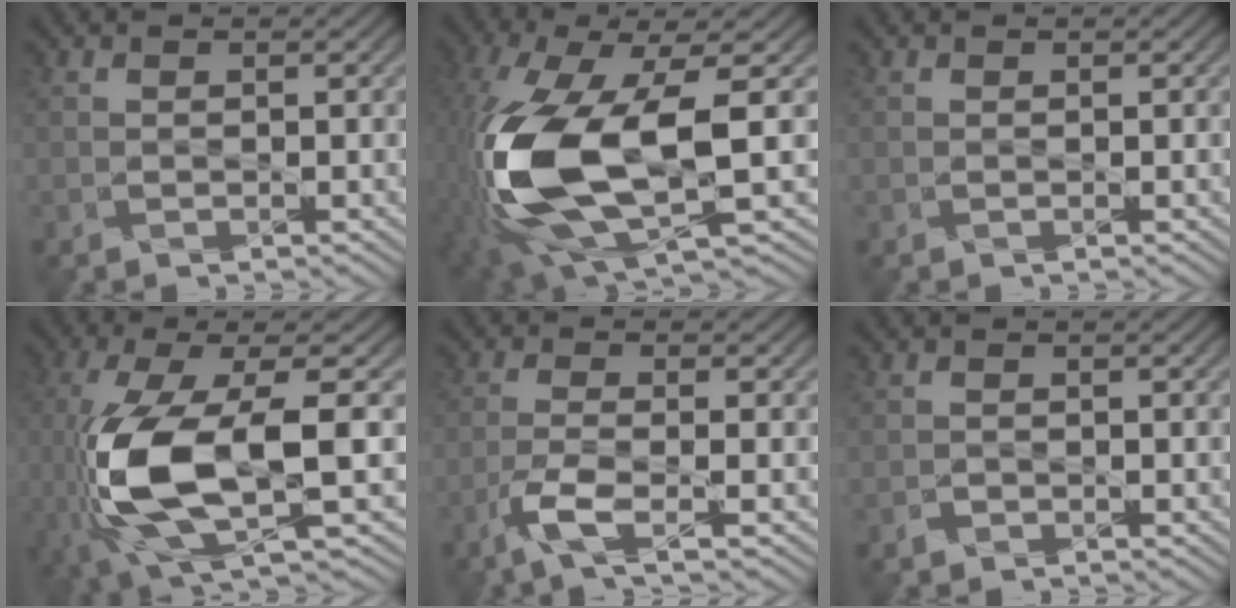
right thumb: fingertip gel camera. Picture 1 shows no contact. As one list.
[{"total": 16.6, "force": [-2.4, 6.7, 15.0], "torque": [-0.371, -0.044, -0.027]}, {"total": 0.0}, {"total": 13.1, "force": [-2.4, 4.3, 12.1], "torque": [-0.270, -0.018, -0.049]}, {"total": 4.1, "force": [-2.5, 0.6, 3.3], "torque": [-0.068, 0.000, -0.064]}, {"total": 0.9, "force": [-0.8, 0.4, -0.2], "torque": [0.001, -0.002, -0.019]}]